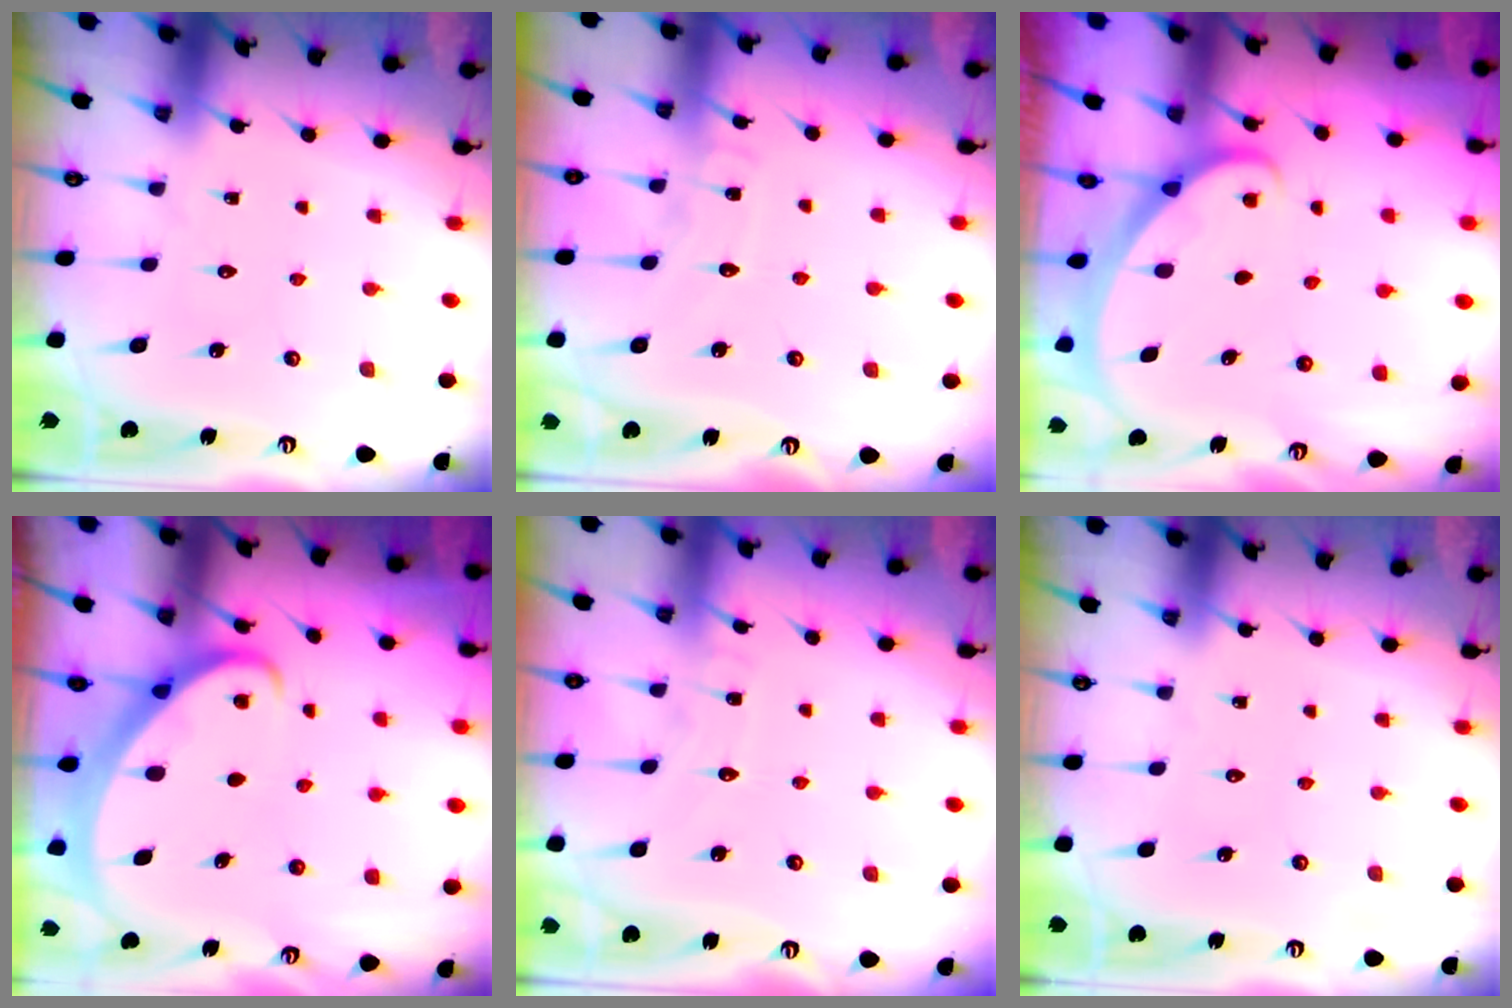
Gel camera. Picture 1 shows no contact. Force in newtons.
{"total": 6.0, "press": 6.0, "slide": 0.5}
{"total": 1.3, "press": 1.3, "slide": 0.0}
{"total": 2.5, "press": 2.4, "slide": 0.3}
{"total": 4.5, "press": 4.5, "slide": 0.6}
{"total": 0.0}